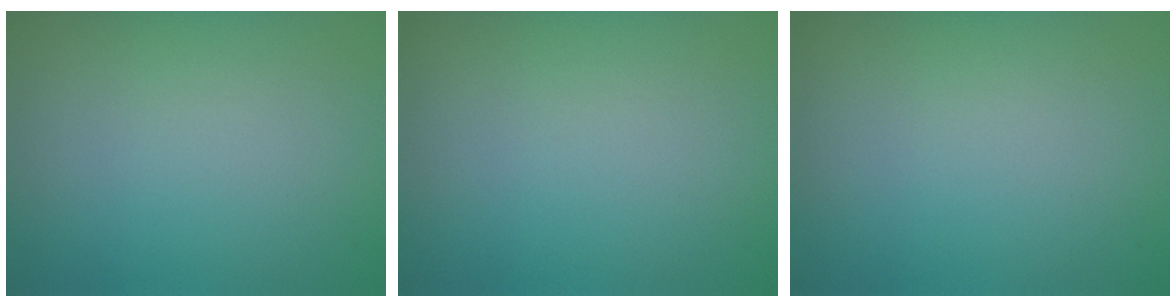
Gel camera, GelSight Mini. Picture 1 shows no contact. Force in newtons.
{"total": 0.0}
{"total": 0.0}